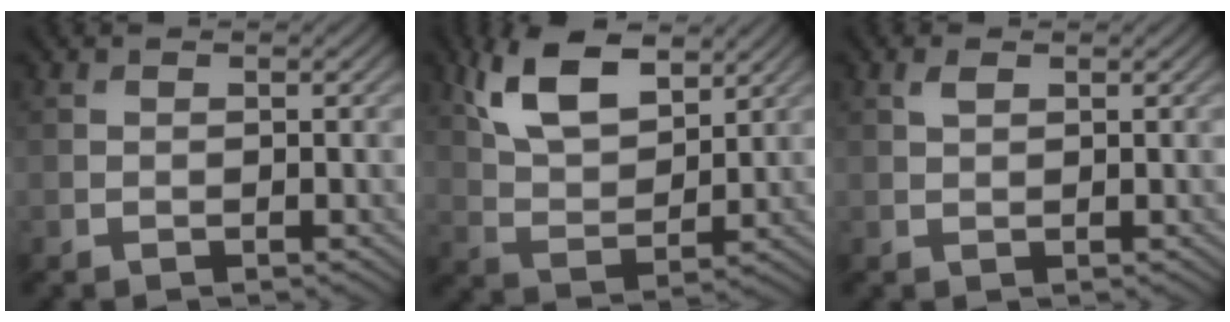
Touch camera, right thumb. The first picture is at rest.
{"total": 10.1, "force": [5.5, 4.8, 6.9], "torque": [-0.159, 0.006, 0.110]}
{"total": 1.2, "force": [0.6, 0.5, 0.8], "torque": [-0.022, 0.002, 0.013]}